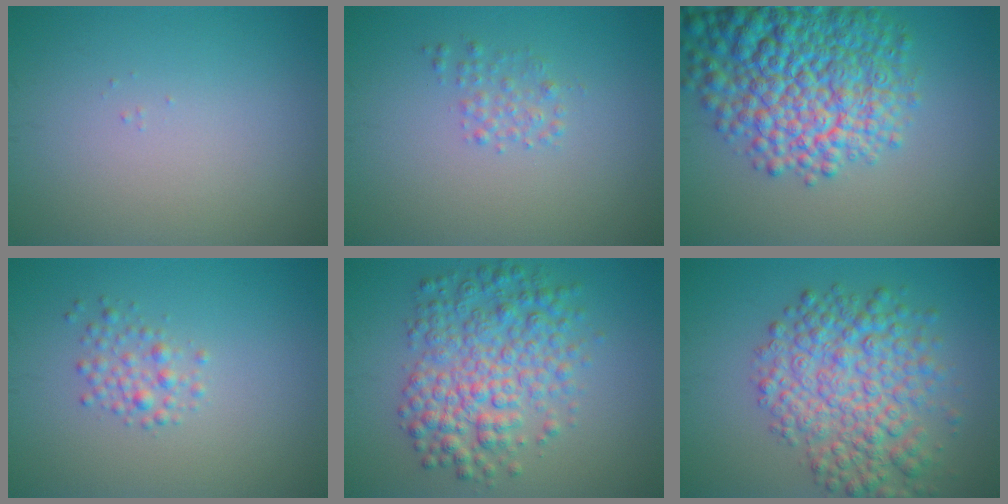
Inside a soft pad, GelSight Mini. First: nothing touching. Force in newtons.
{"total": 1.4, "press": 1.4, "slide": 0.1}
{"total": 11.4, "press": 11.4, "slide": 0.5}
{"total": 1.8, "press": 1.8, "slide": 0.0}
{"total": 6.5, "press": 6.5, "slide": 0.1}
{"total": 7.4, "press": 7.4, "slide": 0.2}